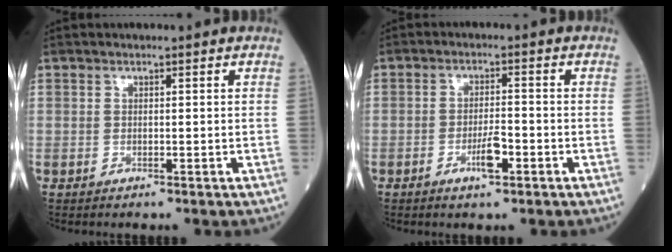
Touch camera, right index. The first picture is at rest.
{"total": 3.7, "force": [-1.9, 0.7, 3.1], "torque": [-0.059, 0.001, -0.034]}